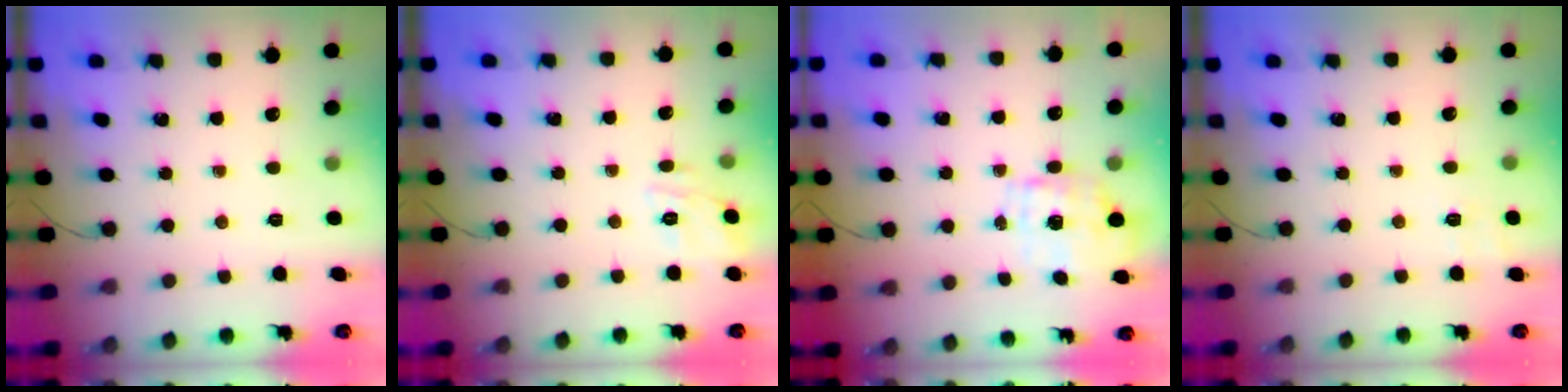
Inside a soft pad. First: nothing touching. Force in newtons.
{"total": 6.1, "press": 5.9, "slide": 1.6}
{"total": 1.1, "press": 1.0, "slide": 0.5}
{"total": 7.2, "press": 6.9, "slide": 2.0}